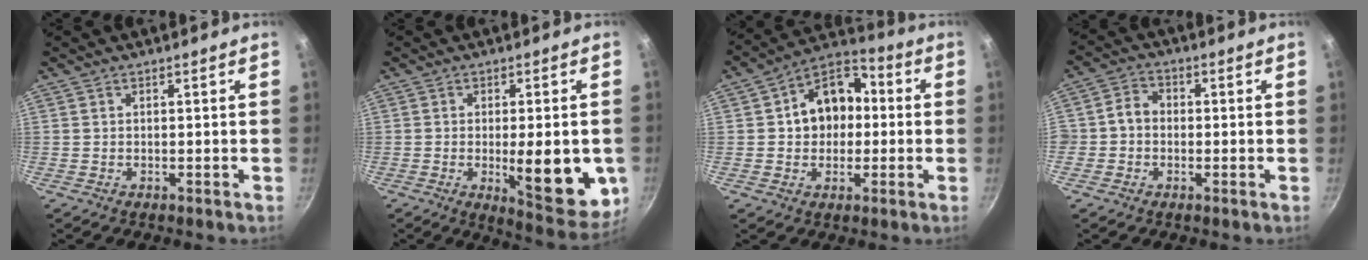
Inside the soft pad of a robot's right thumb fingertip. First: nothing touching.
{"total": 15.1, "force": [-2.6, 5.2, 13.9], "torque": [-0.153, -0.013, -0.026]}
{"total": 12.9, "force": [0.8, 10.0, 8.1], "torque": [-0.077, 0.029, -0.004]}
{"total": 4.3, "force": [-0.6, 3.7, 2.0], "torque": [-0.016, 0.013, -0.024]}